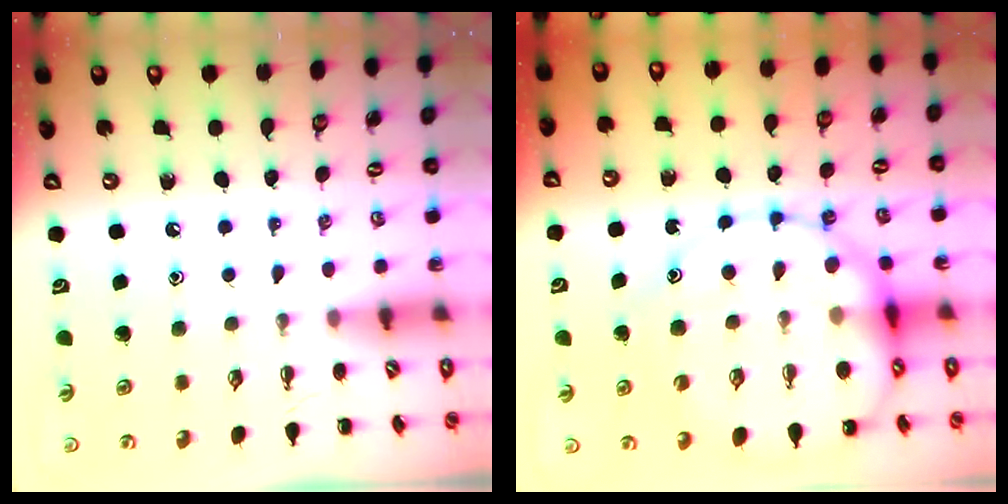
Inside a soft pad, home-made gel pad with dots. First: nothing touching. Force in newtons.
{"total": 19.4, "press": 19.2, "slide": 3.0}